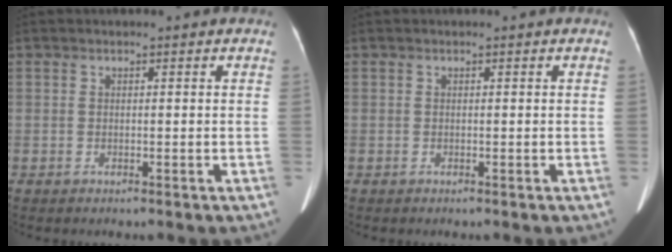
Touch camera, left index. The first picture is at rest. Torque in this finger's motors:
{"motor_torque": [0.00, 0.00, 0.00, 0.01]}